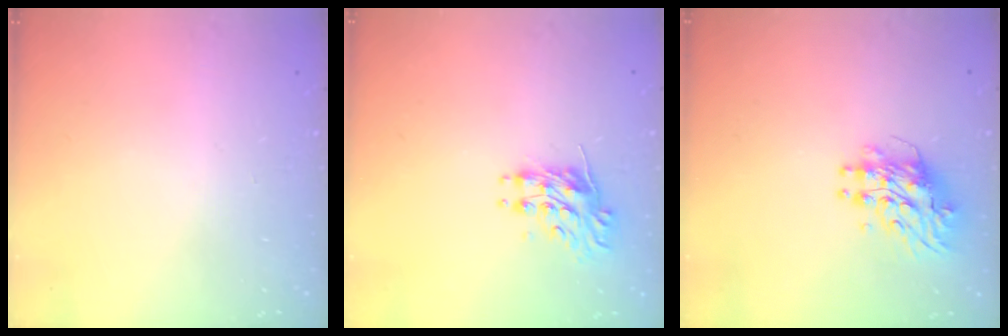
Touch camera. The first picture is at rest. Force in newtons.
{"total": 10.4, "press": 10.4, "slide": 0.5}
{"total": 9.4, "press": 9.3, "slide": 0.9}